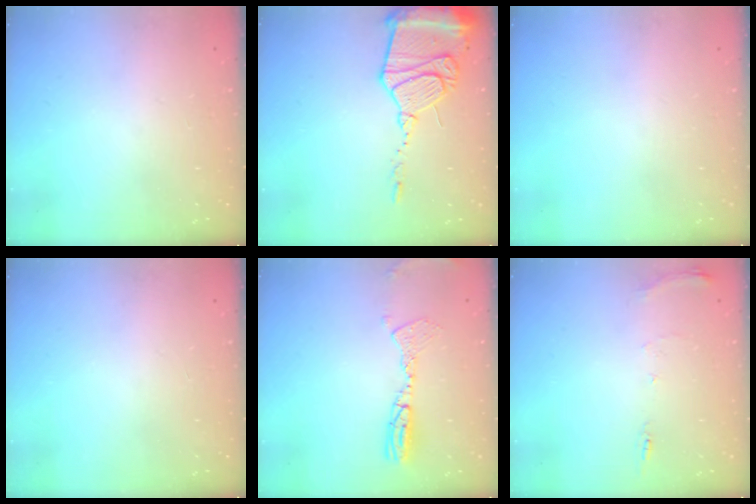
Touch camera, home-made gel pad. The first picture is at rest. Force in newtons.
{"total": 17.8, "press": 17.7, "slide": 1.5}
{"total": 0.0}
{"total": 0.0}
{"total": 10.0, "press": 9.7, "slide": 2.6}
{"total": 7.4, "press": 7.4, "slide": 0.8}